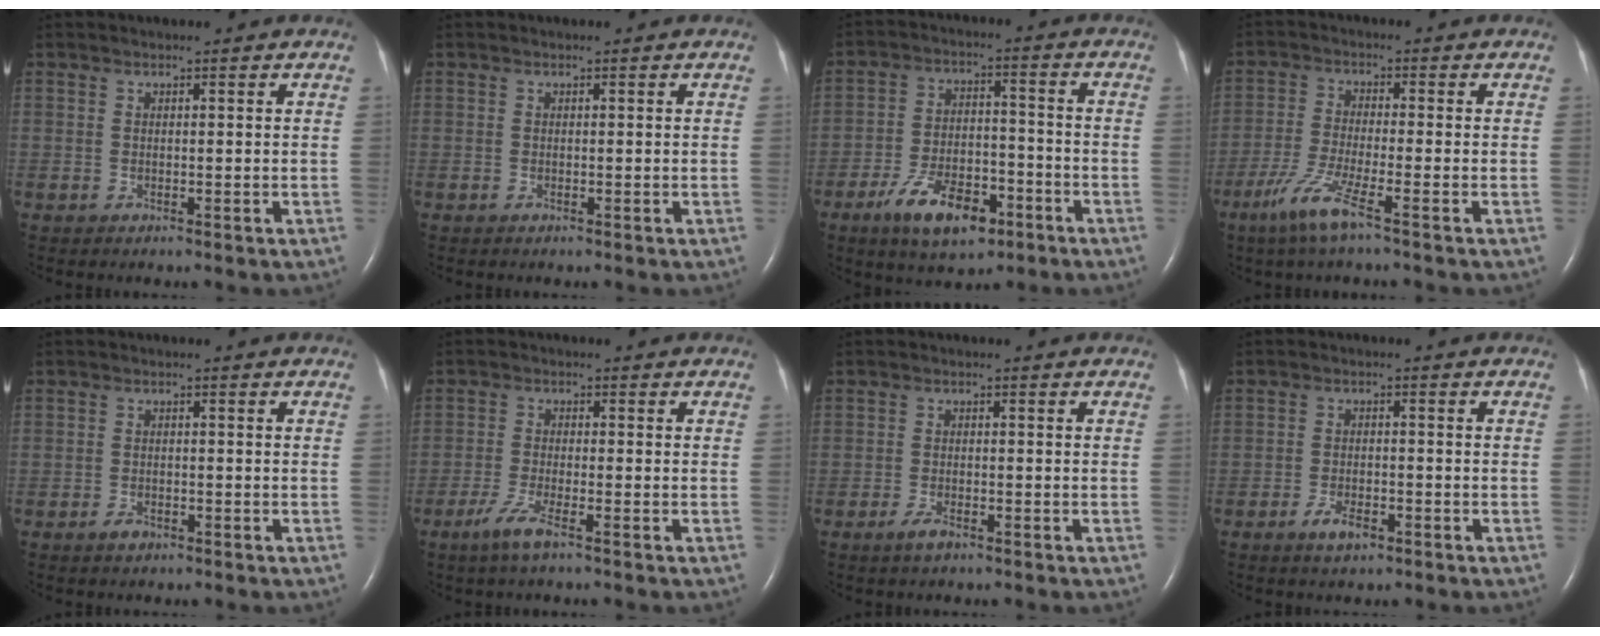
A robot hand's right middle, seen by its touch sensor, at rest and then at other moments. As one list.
[{"total": 0.0}, {"total": 10.5, "force": [-6.2, 4.4, 7.3], "torque": [-0.135, -0.001, -0.103]}, {"total": 6.5, "force": [-4.0, -0.1, 5.0], "torque": [-0.108, -0.015, -0.085]}, {"total": 1.5, "force": [-1.1, 0.8, 0.7], "torque": [-0.012, 0.001, -0.017]}, {"total": 3.9, "force": [-2.6, 0.2, 2.9], "torque": [-0.065, -0.008, -0.054]}, {"total": 2.0, "force": [-1.4, 0.6, 1.3], "torque": [-0.030, -0.002, -0.027]}, {"total": 3.1, "force": [-2.0, 1.1, 2.1], "torque": [-0.046, 0.000, -0.035]}]